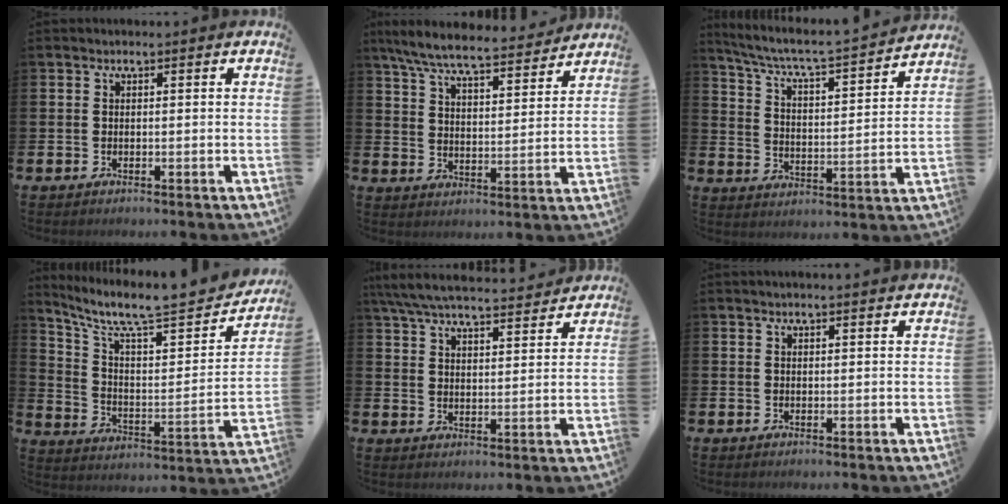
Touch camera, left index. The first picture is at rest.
{"total": 7.9, "force": [7.3, 1.0, 2.7], "torque": [-0.087, -0.043, 0.128]}
{"total": 6.1, "force": [5.5, 0.5, 2.4], "torque": [-0.076, -0.046, 0.088]}
{"total": 9.0, "force": [7.4, 2.1, 4.6], "torque": [-0.102, -0.063, 0.116]}
{"total": 6.9, "force": [6.5, 1.0, 2.0], "torque": [-0.058, -0.040, 0.116]}
{"total": 1.0, "force": [0.9, -0.1, 0.3], "torque": [-0.004, -0.001, 0.017]}